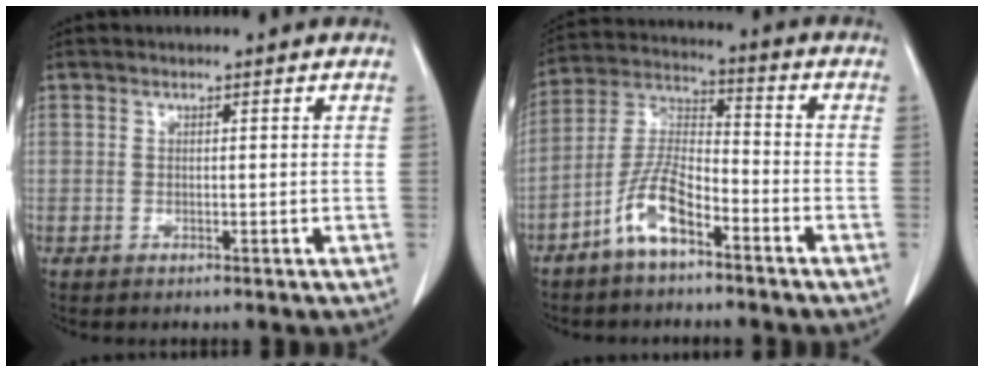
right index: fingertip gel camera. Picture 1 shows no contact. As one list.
[{"total": 9.1, "force": [-5.5, 2.6, 6.8], "torque": [-0.151, 0.008, -0.109]}]